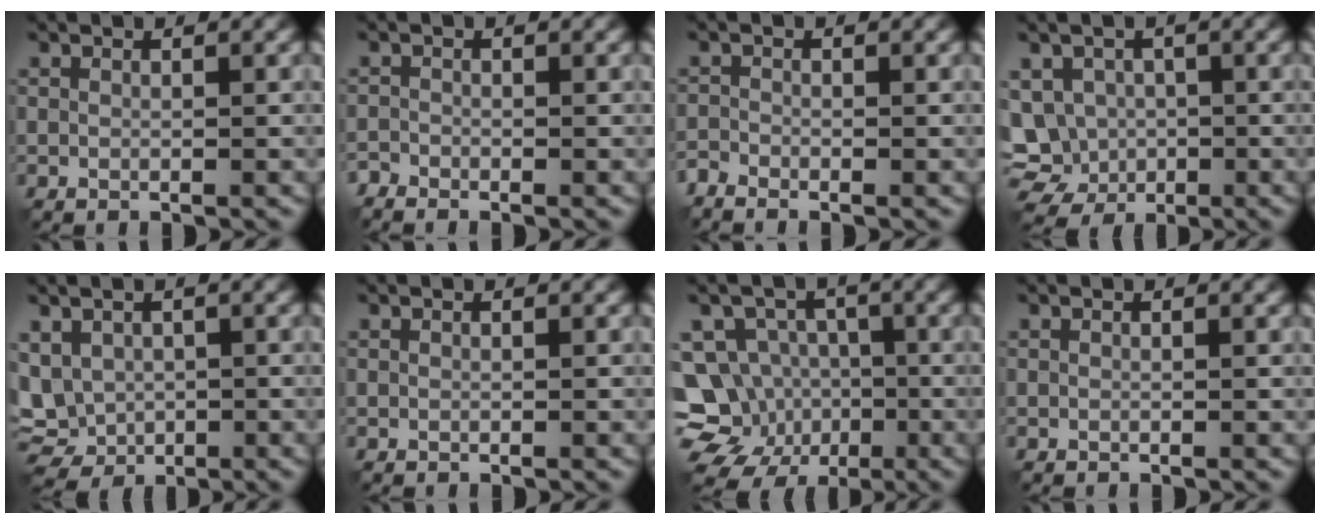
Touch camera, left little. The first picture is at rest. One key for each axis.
{"total": 1.1, "fx": -1.1, "fy": 0.2, "fz": 0.1, "tx": -0.003, "ty": -0.004, "tz": -0.029}
{"total": 1.4, "fx": -1.4, "fy": 0.3, "fz": 0.4, "tx": -0.010, "ty": -0.007, "tz": -0.038}
{"total": 8.2, "fx": -0.6, "fy": 7.5, "fz": 3.4, "tx": -0.080, "ty": -0.004, "tz": -0.032}
{"total": 5.1, "fx": 0.2, "fy": 4.2, "fz": 2.9, "tx": -0.075, "ty": -0.009, "tz": 0.011}
{"total": 0.0}
{"total": 12.1, "fx": -4.0, "fy": 10.8, "fz": 3.5, "tx": -0.080, "ty": -0.010, "tz": -0.081}
{"total": 0.0}